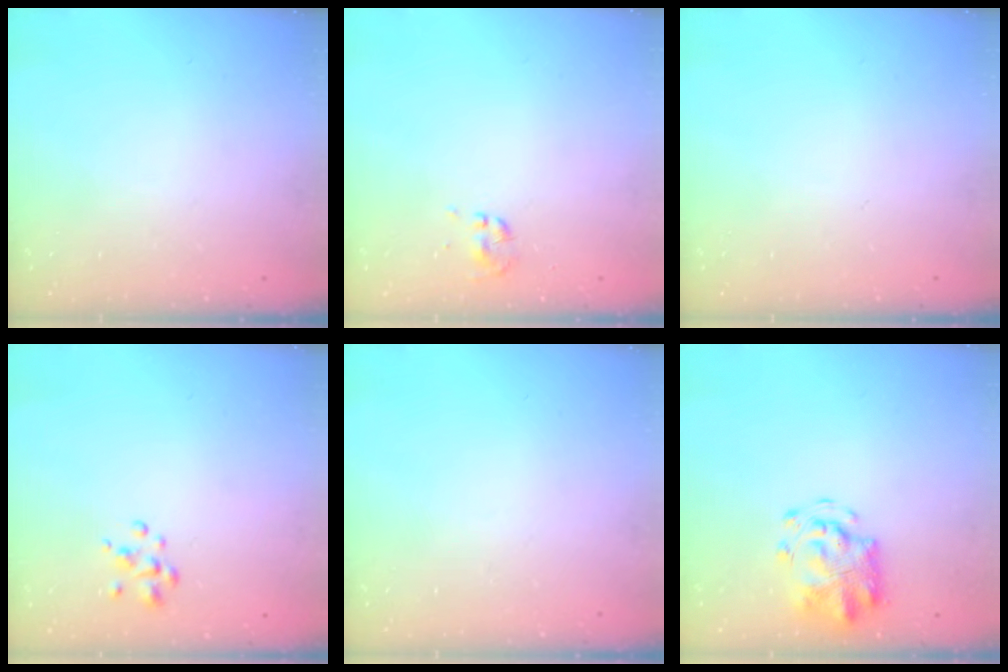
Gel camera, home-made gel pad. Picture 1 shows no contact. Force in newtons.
{"total": 0.0}
{"total": 0.0}
{"total": 2.8, "press": 2.7, "slide": 0.6}
{"total": 0.0}
{"total": 4.7, "press": 4.4, "slide": 1.5}